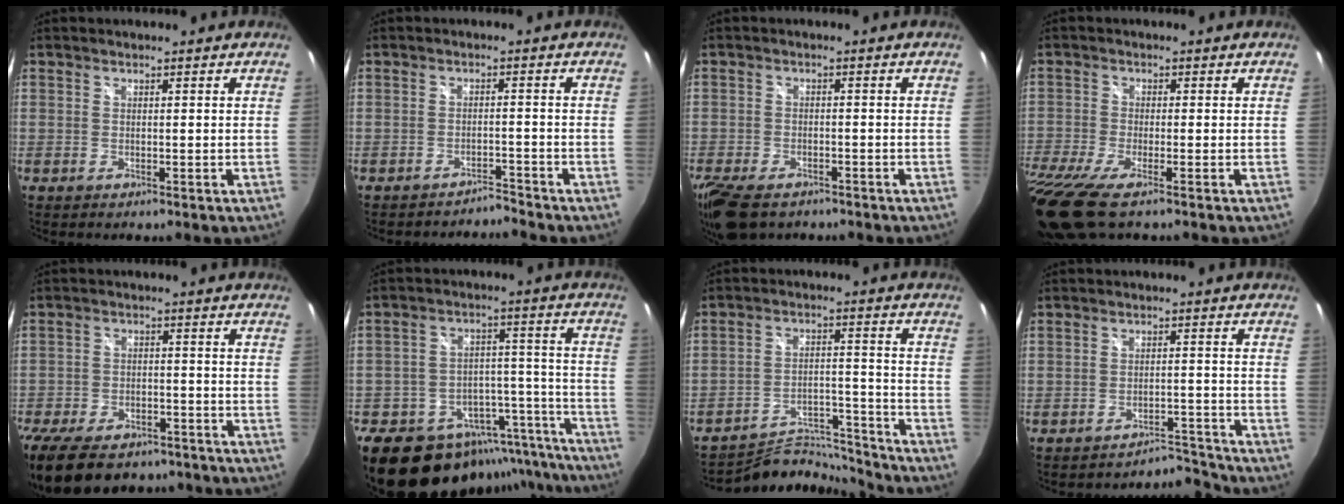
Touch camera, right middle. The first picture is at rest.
{"total": 2.7, "force": [-2.7, 0.2, -0.2], "torque": [0.000, -0.001, -0.045]}
{"total": 9.7, "force": [-7.0, 4.6, 4.8], "torque": [-0.127, -0.029, -0.127]}
{"total": 11.6, "force": [-7.9, 2.1, 8.2], "torque": [-0.191, -0.060, -0.147]}
{"total": 19.2, "force": [-14.2, 9.4, 8.9], "torque": [-0.218, -0.023, -0.214]}
{"total": 23.7, "force": [-19.9, 10.2, 8.0], "torque": [-0.131, 0.044, -0.261]}
{"total": 13.3, "force": [-13.2, 1.3, 0.7], "torque": [-0.022, 0.022, -0.208]}
{"total": 4.9, "force": [-4.8, 0.2, -1.0], "torque": [0.015, 0.016, -0.072]}